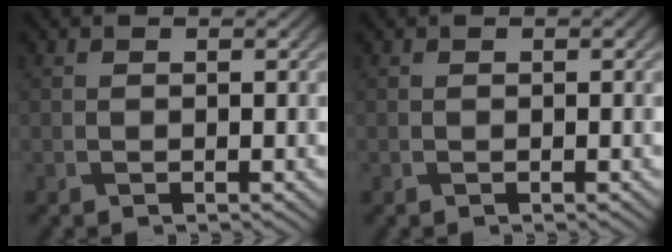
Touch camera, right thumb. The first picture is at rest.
{"total": 0.0}